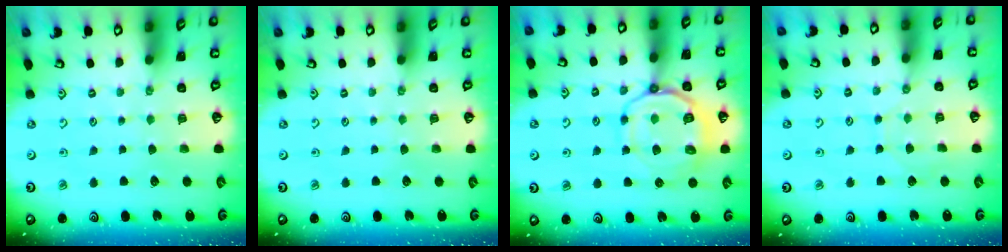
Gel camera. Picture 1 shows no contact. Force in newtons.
{"total": 0.0}
{"total": 11.9, "press": 11.8, "slide": 1.0}
{"total": 3.0, "press": 2.9, "slide": 0.4}